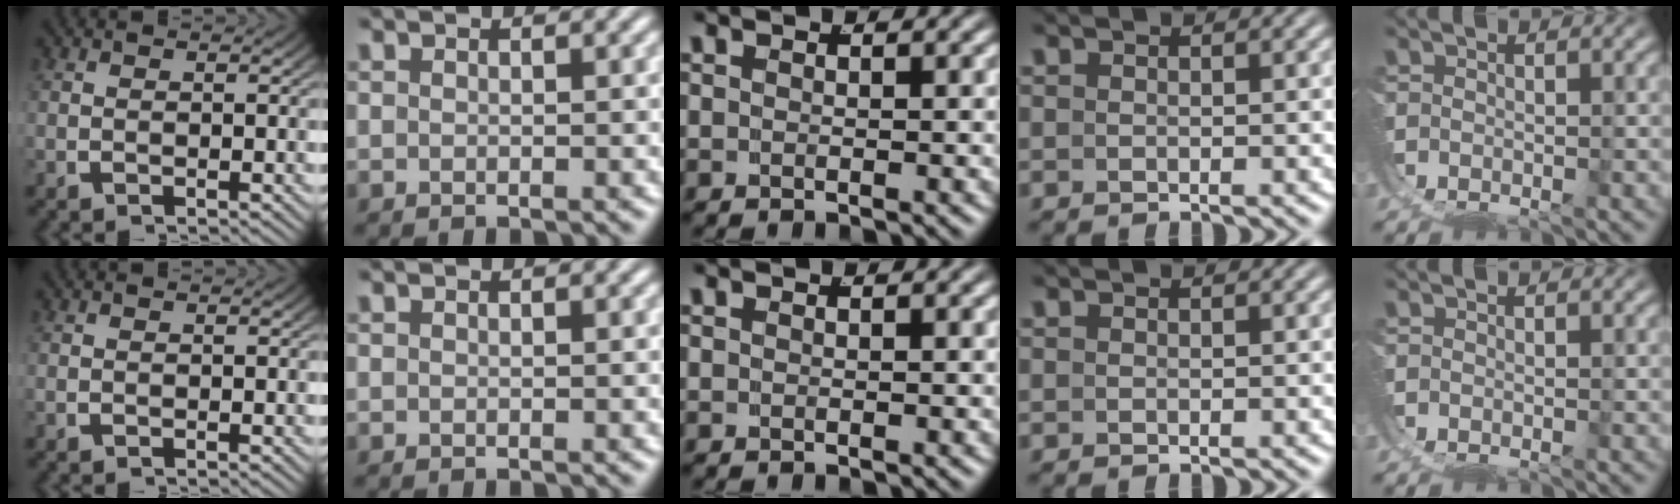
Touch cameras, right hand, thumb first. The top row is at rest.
{}